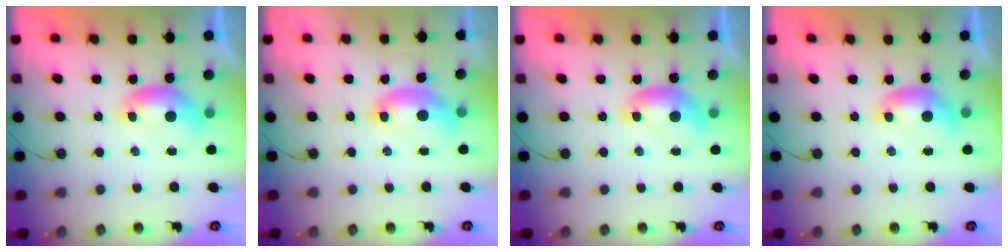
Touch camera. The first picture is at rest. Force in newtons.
{"total": 2.6, "press": 2.6, "slide": 0.5}
{"total": 0.0}
{"total": 0.0}